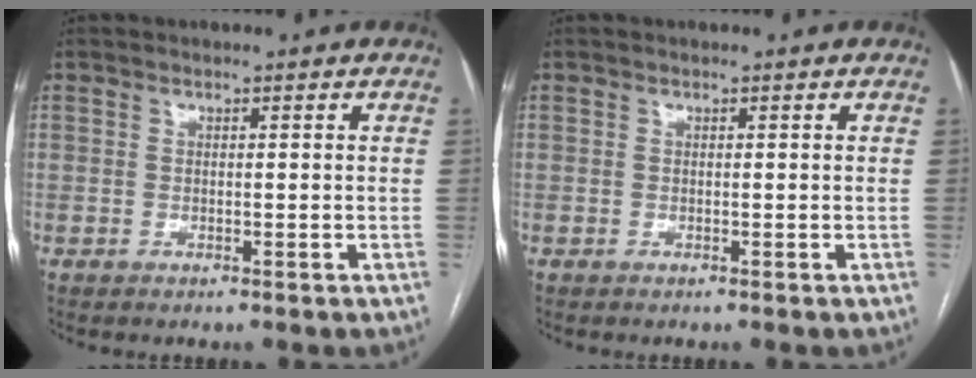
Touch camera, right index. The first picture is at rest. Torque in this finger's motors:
{"motor_torque": [0.02, 0.02, 0.00, 0.00]}